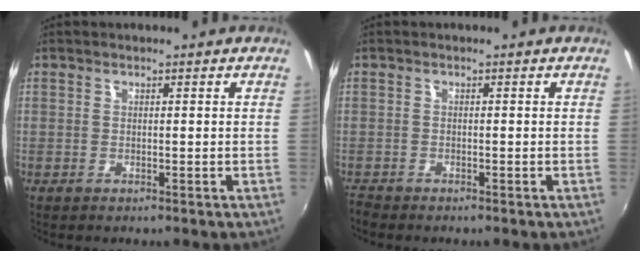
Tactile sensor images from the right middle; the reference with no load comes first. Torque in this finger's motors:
{"motor_torque": [0.32, -0.33, -0.02, 0.00]}